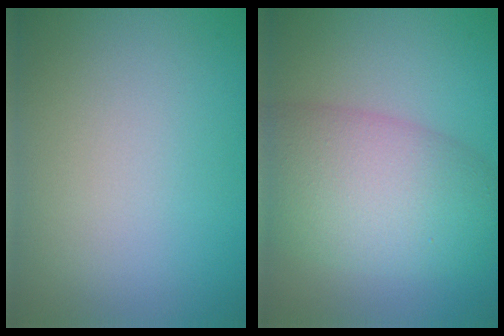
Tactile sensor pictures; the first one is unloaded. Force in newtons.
{"total": 8.5, "press": 8.5, "slide": 0.5}